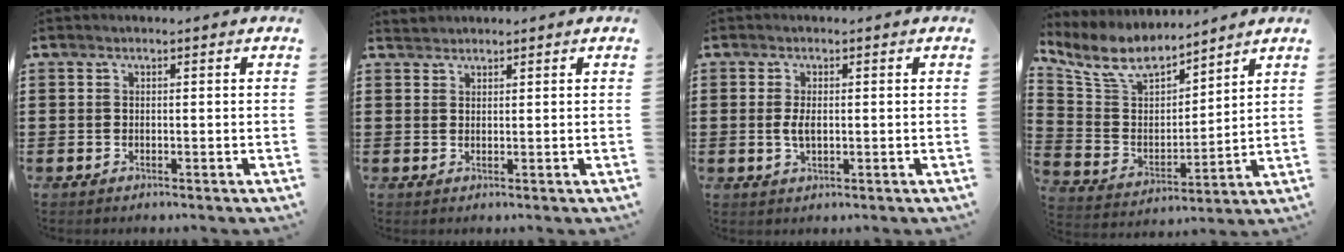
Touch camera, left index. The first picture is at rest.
{"total": 1.1, "force": [1.1, 0.2, -0.1], "torque": [-0.002, 0.000, 0.022]}
{"total": 2.7, "force": [0.0, 1.2, 2.4], "torque": [-0.056, -0.001, -0.004]}
{"total": 9.4, "force": [7.8, 3.6, 3.8], "torque": [-0.115, -0.039, 0.140]}